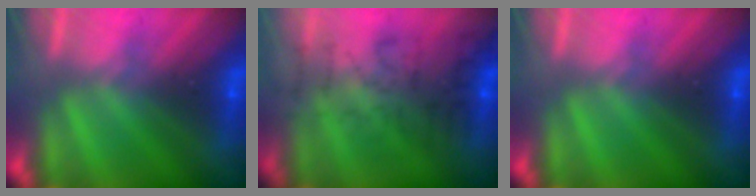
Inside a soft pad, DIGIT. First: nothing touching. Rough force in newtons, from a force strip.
{"total": 4.9}
{"total": 0.0}